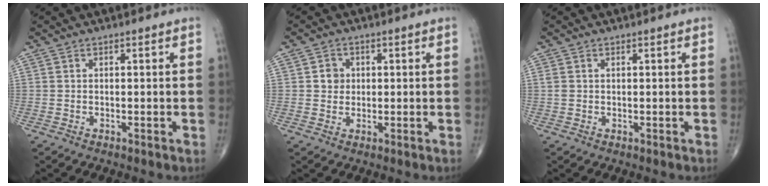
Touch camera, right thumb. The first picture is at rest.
{"total": 2.9, "force": [0.4, 2.7, 1.1], "torque": [0.002, 0.004, 0.004]}
{"total": 1.1, "force": [0.2, 0.8, 0.7], "torque": [-0.025, 0.008, 0.007]}